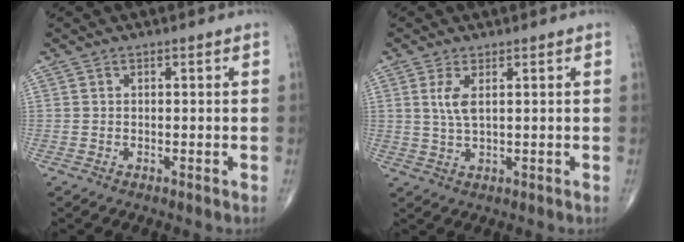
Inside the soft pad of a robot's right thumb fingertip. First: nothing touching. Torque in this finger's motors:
{"motor_torque": [-0.11, 0.09, -0.06, 0.07, -0.02]}